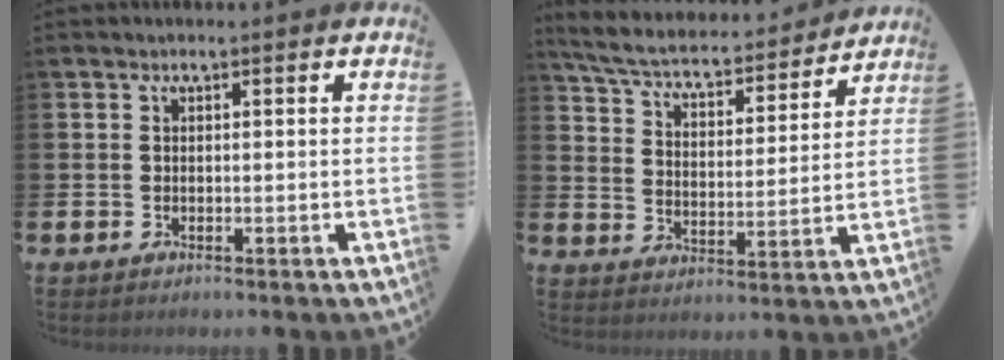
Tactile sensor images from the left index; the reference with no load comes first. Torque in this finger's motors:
{"motor_torque": [1.02, -1.12, 0.65, 0.09]}